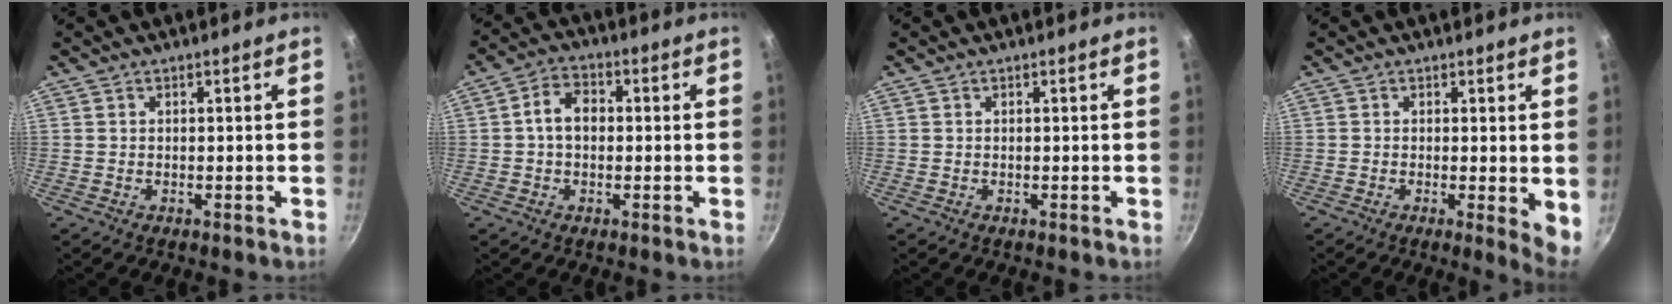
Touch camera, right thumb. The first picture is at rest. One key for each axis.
{"total": 4.5, "fx": 0.0, "fy": 3.2, "fz": 3.1, "tx": -0.043, "ty": 0.015, "tz": -0.006}
{"total": 0.0}
{"total": 4.7, "fx": 0.0, "fy": 1.2, "fz": 4.6, "tx": -0.059, "ty": -0.017, "tz": -0.003}